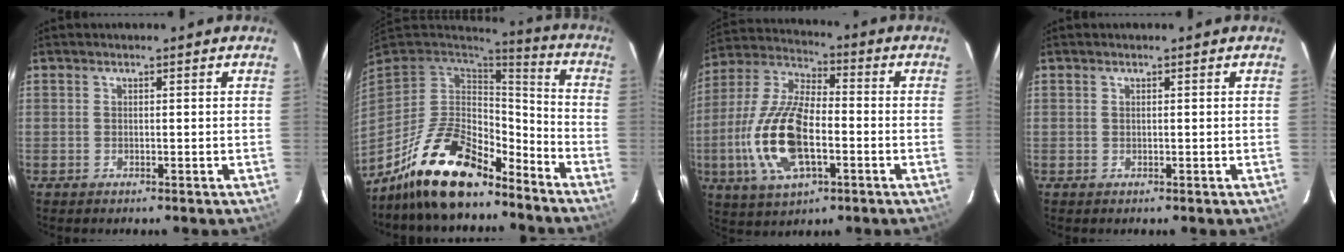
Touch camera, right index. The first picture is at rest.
{"total": 17.9, "force": [-12.8, 7.1, 10.4], "torque": [-0.214, -0.007, -0.223]}
{"total": 17.5, "force": [-4.4, 7.7, 15.0], "torque": [-0.324, -0.003, -0.084]}
{"total": 0.0}